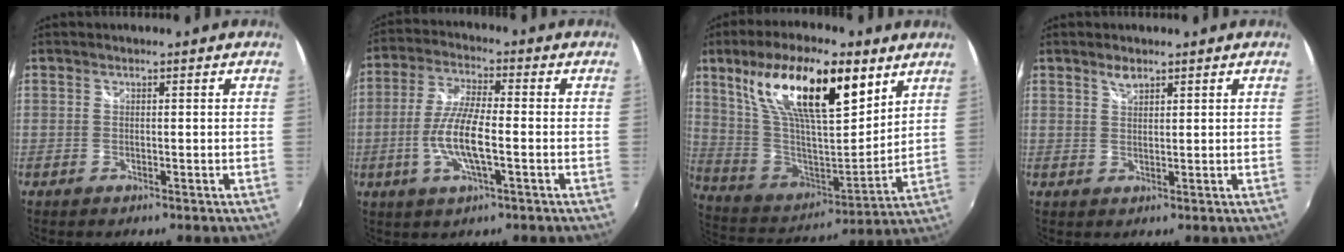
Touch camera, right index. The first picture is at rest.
{"total": 9.4, "force": [-2.4, 1.9, 8.8], "torque": [-0.183, -0.002, -0.050]}
{"total": 24.5, "force": [12.5, 8.8, 19.1], "torque": [-0.354, 0.030, 0.229]}
{"total": 2.0, "force": [1.5, 0.9, 1.0], "torque": [-0.016, 0.002, 0.028]}